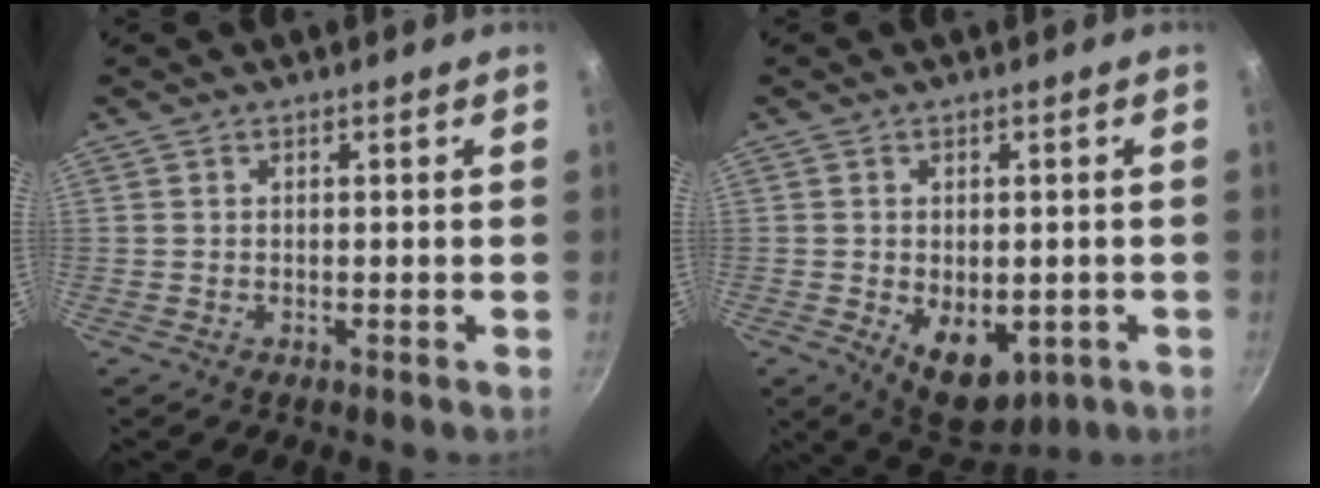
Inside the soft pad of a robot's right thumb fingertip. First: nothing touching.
{"total": 9.5, "force": [-2.3, 6.0, 7.0], "torque": [-0.072, -0.005, -0.015]}